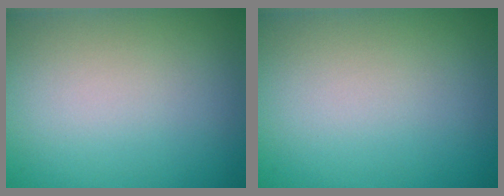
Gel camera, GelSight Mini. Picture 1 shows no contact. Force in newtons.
{"total": 0.0}